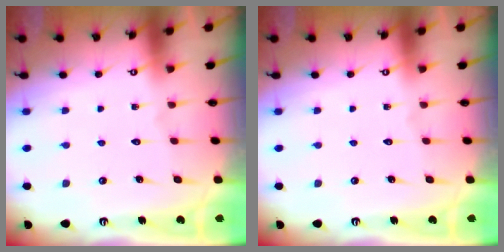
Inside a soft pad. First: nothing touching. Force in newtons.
{"total": 0.0}